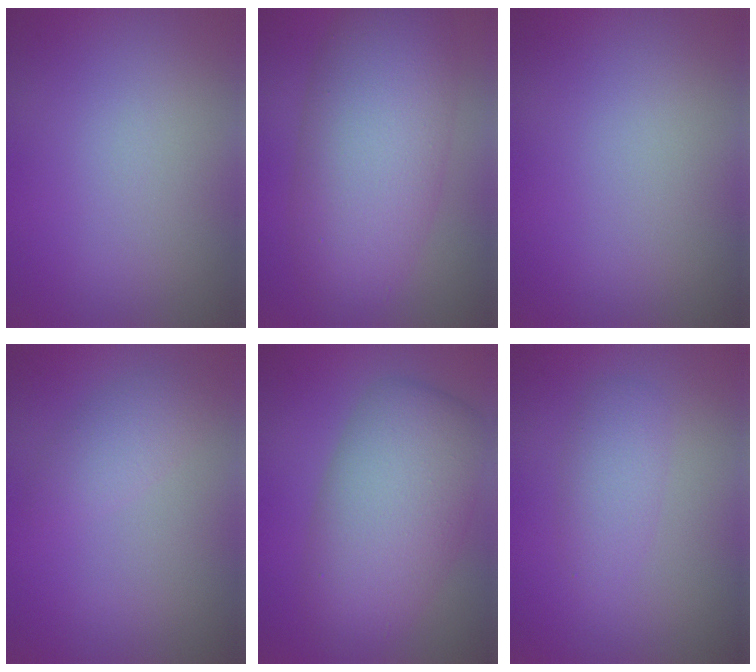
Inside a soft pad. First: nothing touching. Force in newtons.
{"total": 9.4, "press": 9.4, "slide": 0.5}
{"total": 0.0}
{"total": 2.0, "press": 2.0, "slide": 0.1}
{"total": 8.3, "press": 8.3, "slide": 0.3}
{"total": 2.3, "press": 2.3, "slide": 0.1}